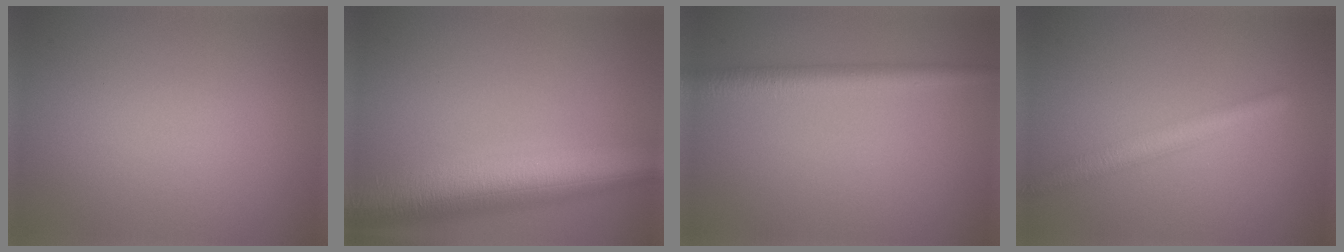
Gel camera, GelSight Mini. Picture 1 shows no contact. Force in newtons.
{"total": 10.2, "press": 10.2, "slide": 0.5}
{"total": 3.1, "press": 3.1, "slide": 0.1}
{"total": 2.8, "press": 2.8, "slide": 0.0}